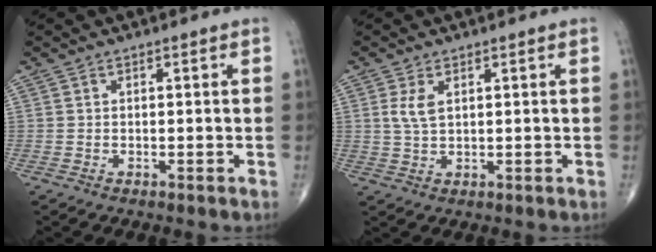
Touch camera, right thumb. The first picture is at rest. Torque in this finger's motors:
{"motor_torque": [-0.05, 0.05, 0.06, -0.01, 0.03]}